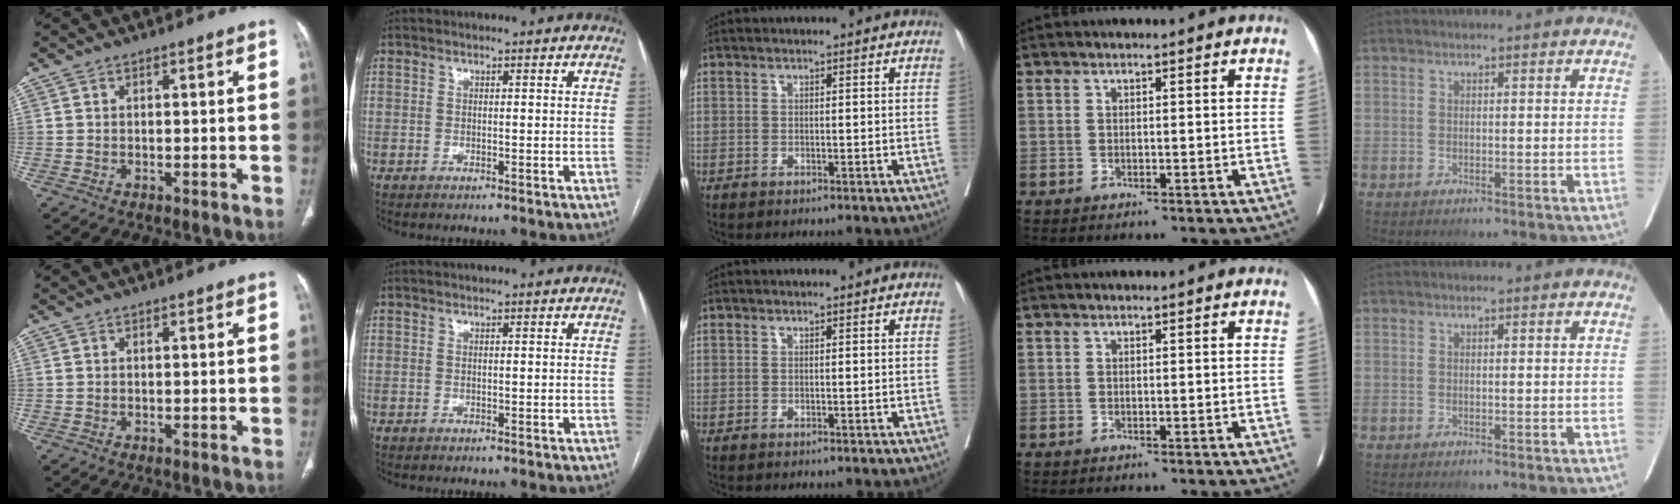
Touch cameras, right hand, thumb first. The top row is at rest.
{}